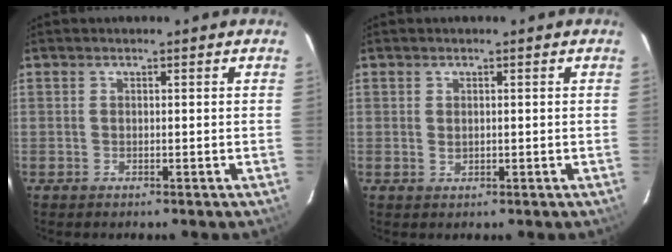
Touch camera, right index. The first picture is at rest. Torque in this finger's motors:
{"motor_torque": [0.01, 0.05, 0.08, 0.00]}